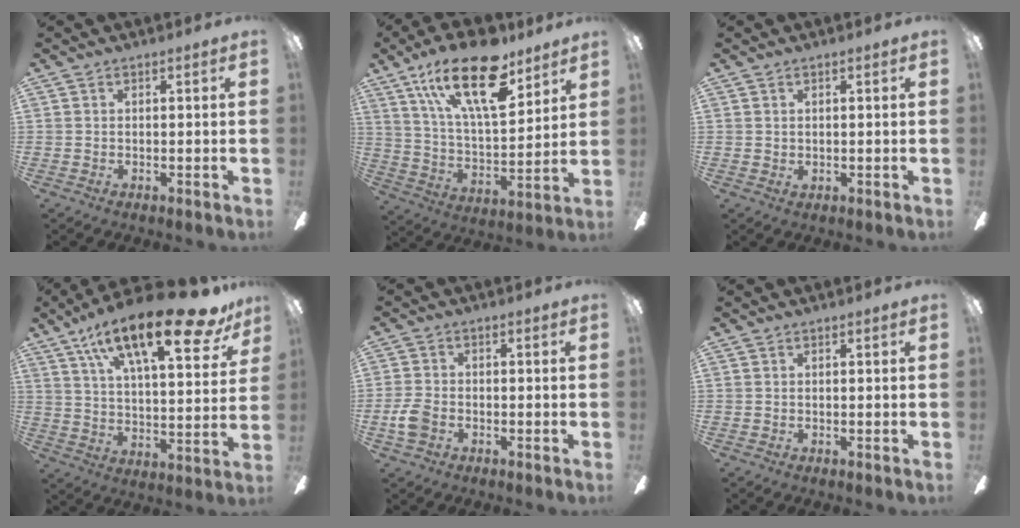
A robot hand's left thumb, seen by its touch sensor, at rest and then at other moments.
{"total": 23.4, "force": [14.0, 9.5, 16.3], "torque": [-0.294, -0.065, 0.235]}
{"total": 0.5, "force": [0.4, 0.4, 0.1], "torque": [-0.002, 0.002, 0.006]}
{"total": 23.8, "force": [15.3, 7.2, 16.7], "torque": [-0.265, -0.085, 0.244]}
{"total": 5.2, "force": [-2.0, 3.5, 3.3], "torque": [-0.077, 0.008, -0.039]}
{"total": 0.0}